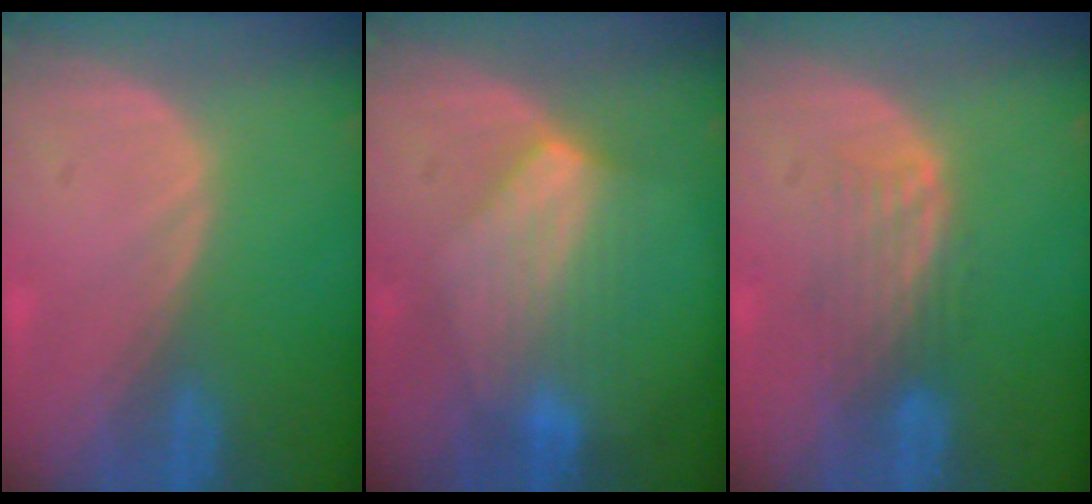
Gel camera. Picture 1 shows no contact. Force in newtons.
{"total": 7.0, "press": 6.7, "slide": 1.8}
{"total": 4.3, "press": 3.7, "slide": 2.2}